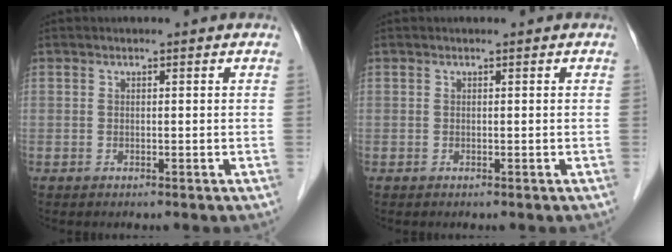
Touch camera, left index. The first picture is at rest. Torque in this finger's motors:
{"motor_torque": [0.01, 0.01, 0.00, -0.01]}